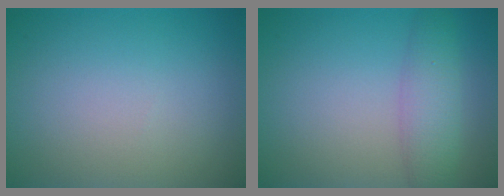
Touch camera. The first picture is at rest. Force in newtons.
{"total": 3.6, "press": 3.6, "slide": 0.1}